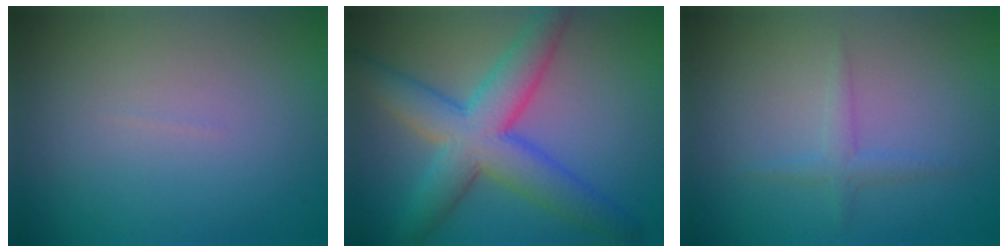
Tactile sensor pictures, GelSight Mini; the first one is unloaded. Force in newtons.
{"total": 8.2, "press": 8.1, "slide": 0.2}
{"total": 1.4, "press": 1.4, "slide": 0.0}